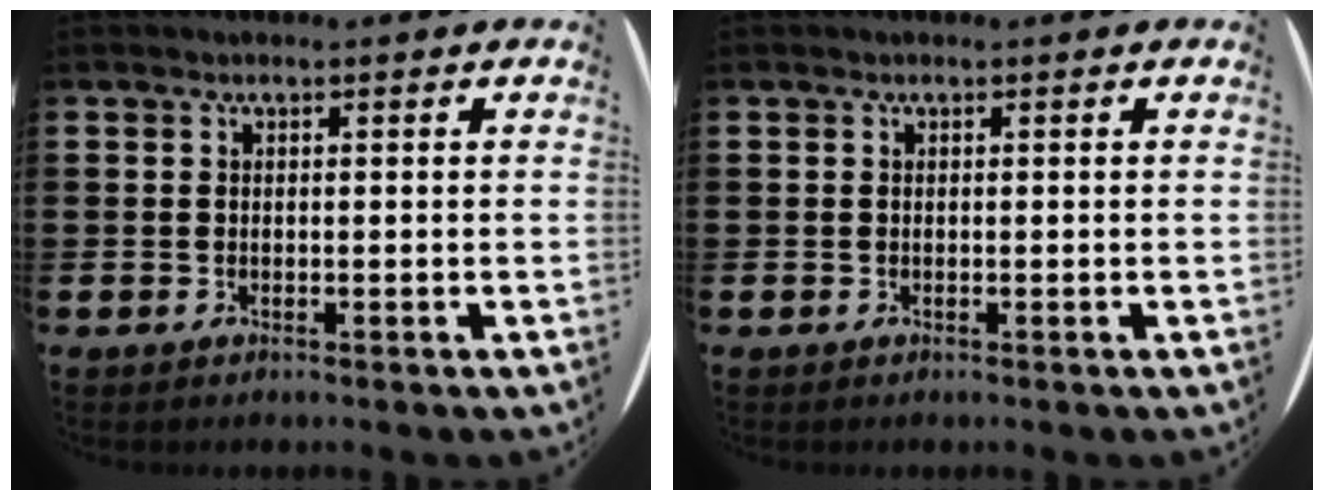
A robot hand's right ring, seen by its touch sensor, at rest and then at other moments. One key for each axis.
{"total": 0.0}